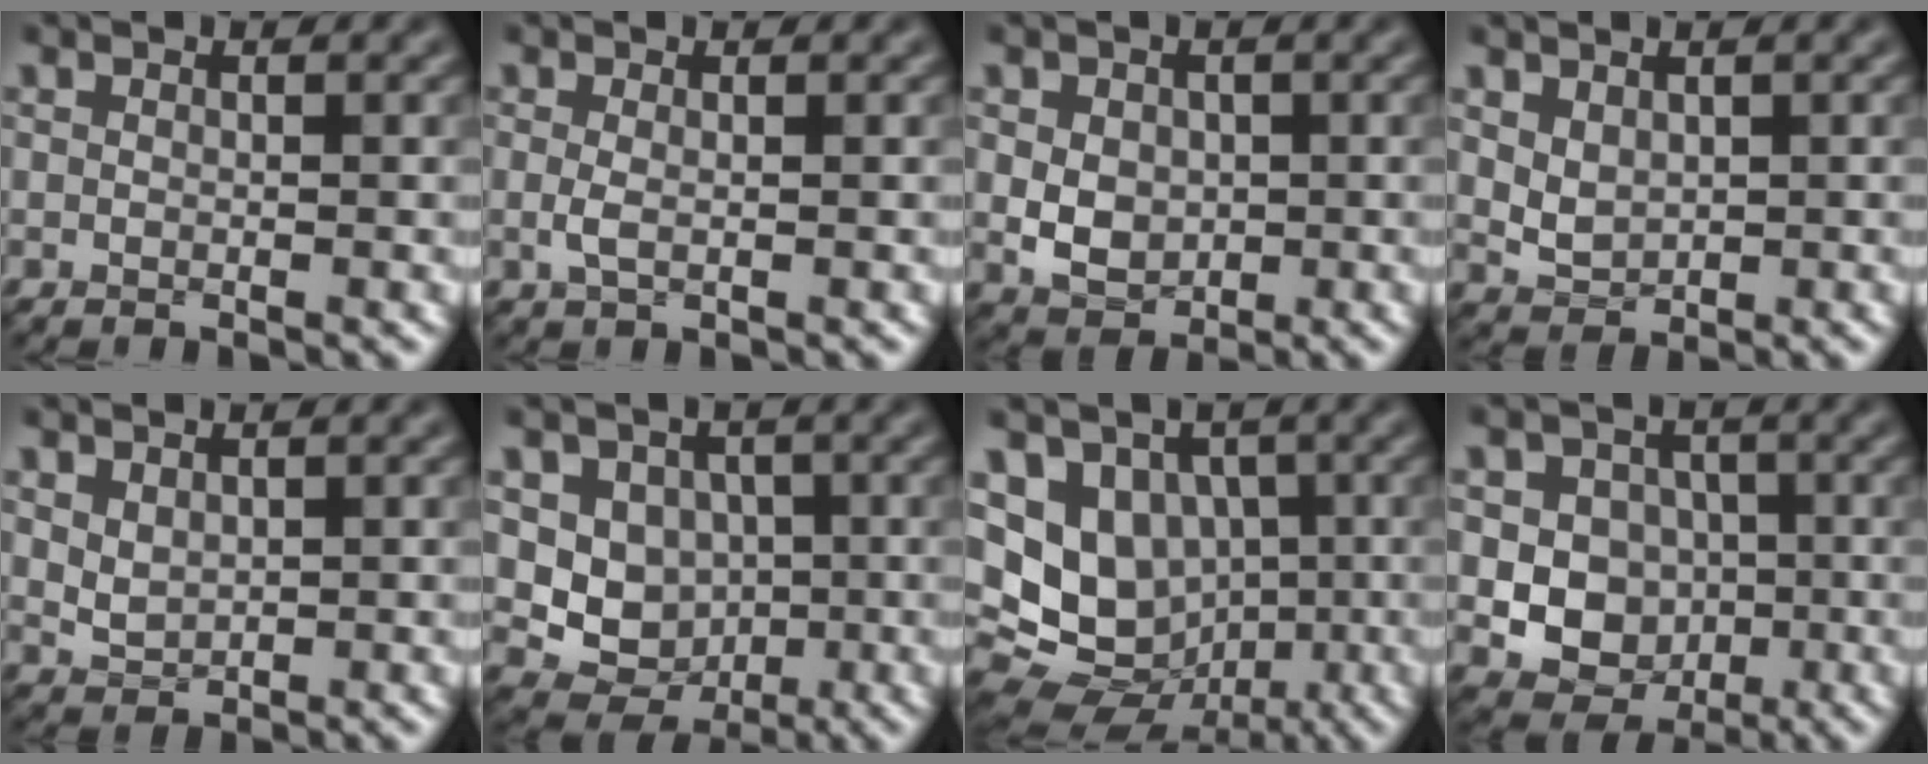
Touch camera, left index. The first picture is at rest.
{"total": 1.1, "force": [-0.1, 0.3, 1.0], "torque": [-0.029, -0.002, -0.003]}
{"total": 3.5, "force": [-0.1, 2.7, 2.3], "torque": [-0.042, -0.006, 0.005]}
{"total": 1.9, "force": [0.7, 1.3, 1.1], "torque": [-0.027, -0.005, 0.022]}
{"total": 1.5, "force": [0.8, 0.9, 0.9], "torque": [-0.024, -0.003, 0.021]}
{"total": 5.8, "force": [0.3, 5.1, 2.7], "torque": [-0.028, -0.009, -0.006]}
{"total": 12.2, "force": [-0.1, 10.5, 6.2], "torque": [-0.122, 0.020, -0.014]}
{"total": 7.6, "force": [-0.3, 6.8, 3.3], "torque": [-0.046, 0.016, -0.033]}